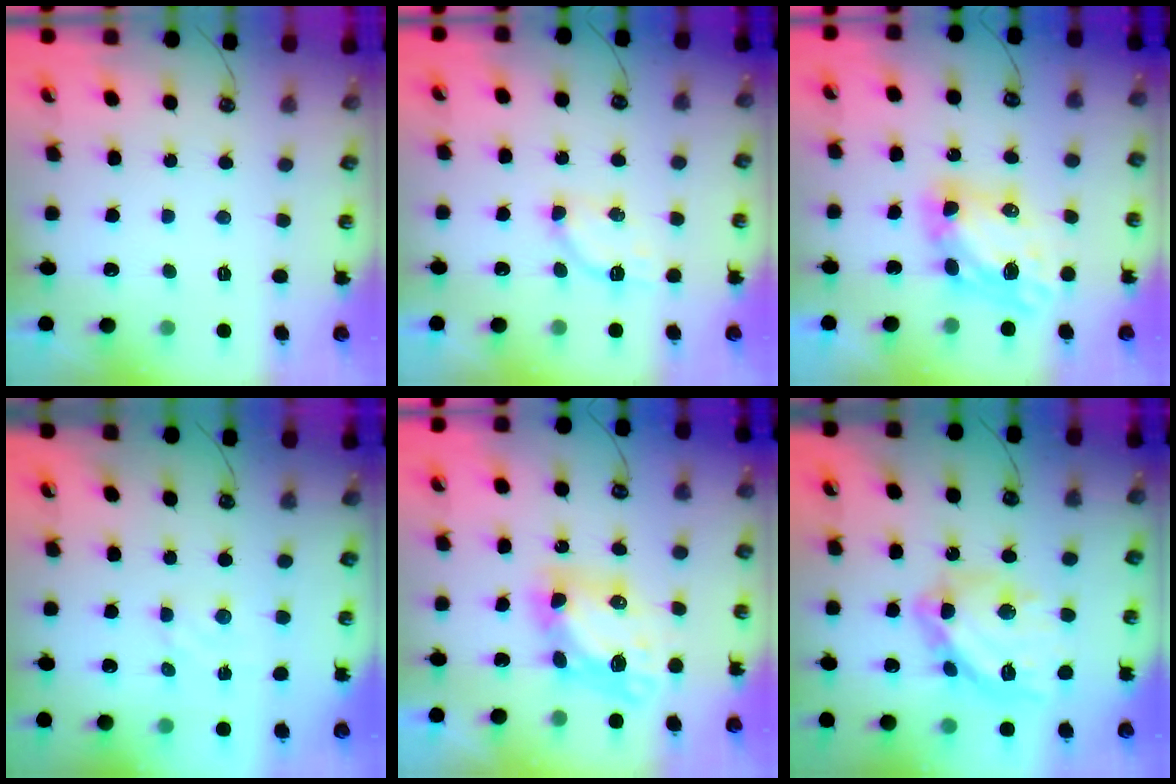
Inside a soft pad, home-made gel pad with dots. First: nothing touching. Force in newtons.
{"total": 3.8, "press": 3.8, "slide": 0.5}
{"total": 6.7, "press": 6.7, "slide": 0.5}
{"total": 2.8, "press": 2.8, "slide": 0.5}
{"total": 7.7, "press": 7.7, "slide": 0.6}
{"total": 17.8, "press": 17.7, "slide": 1.7}